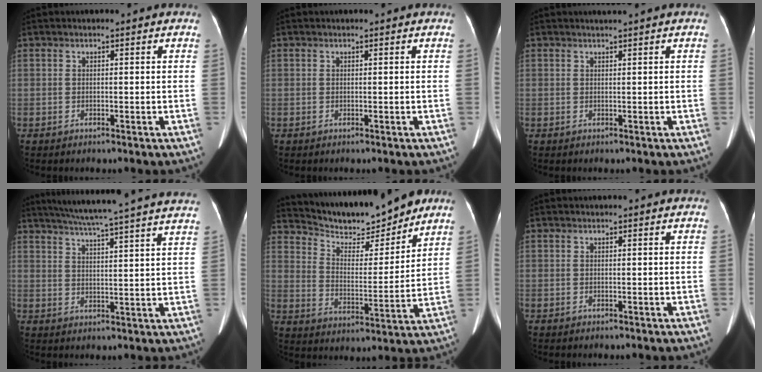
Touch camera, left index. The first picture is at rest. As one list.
[{"total": 0.0}, {"total": 0.5, "force": [0.4, -0.2, 0.3], "torque": [-0.006, -0.002, 0.014]}, {"total": 21.8, "force": [19.3, -0.7, 10.1], "torque": [-0.165, -0.006, 0.249]}, {"total": 14.0, "force": [13.0, 2.5, 4.6], "torque": [-0.081, -0.008, 0.211]}, {"total": 0.0}]